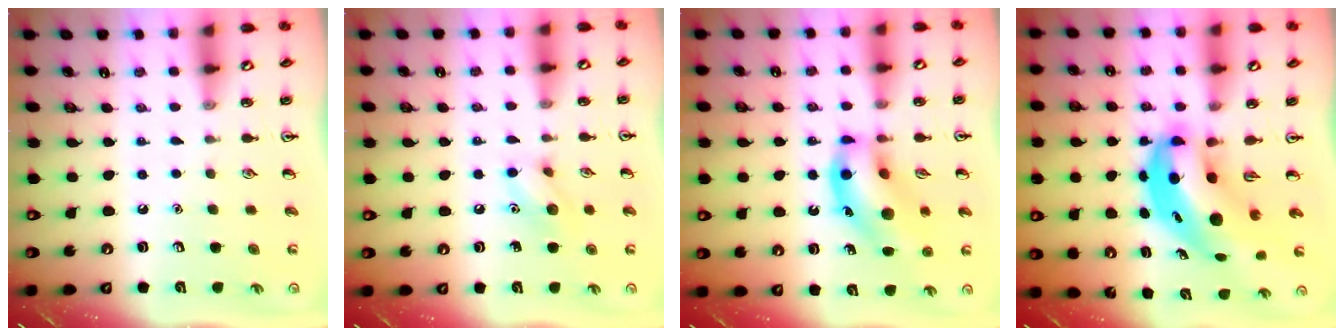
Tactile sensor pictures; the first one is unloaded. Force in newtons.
{"total": 7.9, "press": 7.9, "slide": 0.5}
{"total": 15.9, "press": 15.7, "slide": 2.3}
{"total": 8.8, "press": 8.4, "slide": 2.5}